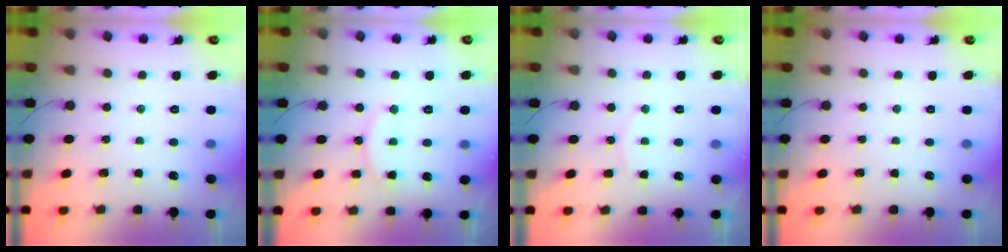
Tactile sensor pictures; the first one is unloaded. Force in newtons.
{"total": 12.5, "press": 12.4, "slide": 0.9}
{"total": 8.4, "press": 8.3, "slide": 0.8}
{"total": 0.0}